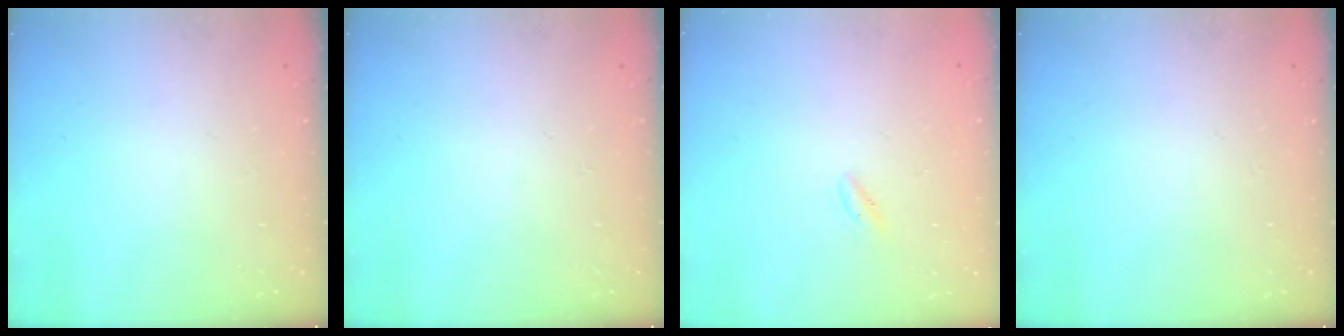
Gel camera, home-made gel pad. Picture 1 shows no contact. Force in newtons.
{"total": 0.0}
{"total": 0.0}
{"total": 0.0}